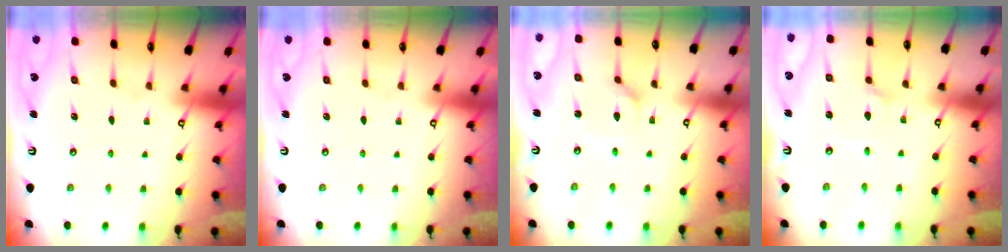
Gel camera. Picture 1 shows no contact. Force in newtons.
{"total": 0.0}
{"total": 2.8, "press": 2.8, "slide": 0.3}
{"total": 2.5, "press": 2.5, "slide": 0.2}